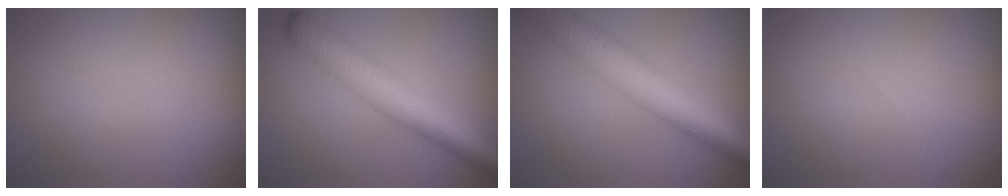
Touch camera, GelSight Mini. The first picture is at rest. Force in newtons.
{"total": 6.3, "press": 6.3, "slide": 0.1}
{"total": 7.6, "press": 7.6, "slide": 0.2}
{"total": 0.0}